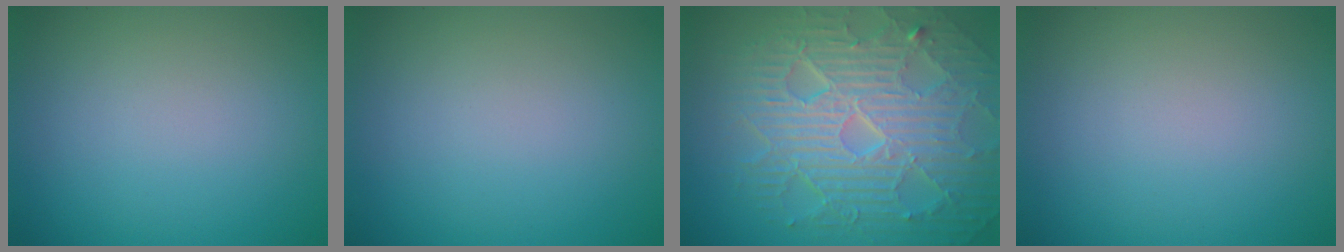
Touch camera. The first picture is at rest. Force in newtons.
{"total": 0.0}
{"total": 10.4, "press": 6.7, "slide": 8.0}
{"total": 0.0}